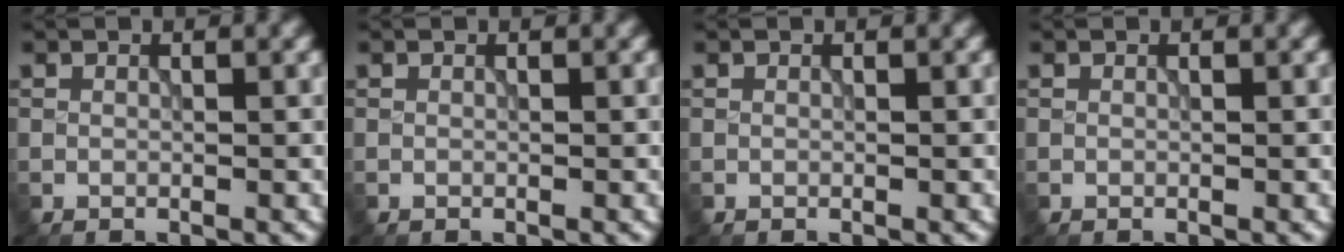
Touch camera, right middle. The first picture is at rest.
{"total": 0.0}
{"total": 0.0}
{"total": 0.0}